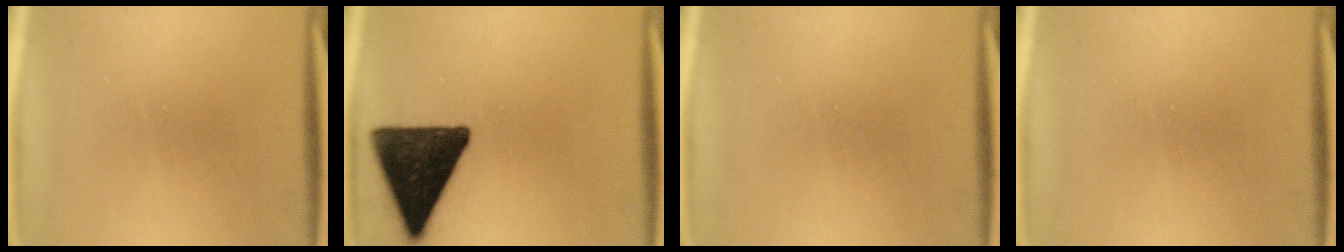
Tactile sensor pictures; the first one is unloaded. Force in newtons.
{"total": 16.3}
{"total": 0.0}
{"total": 0.0}